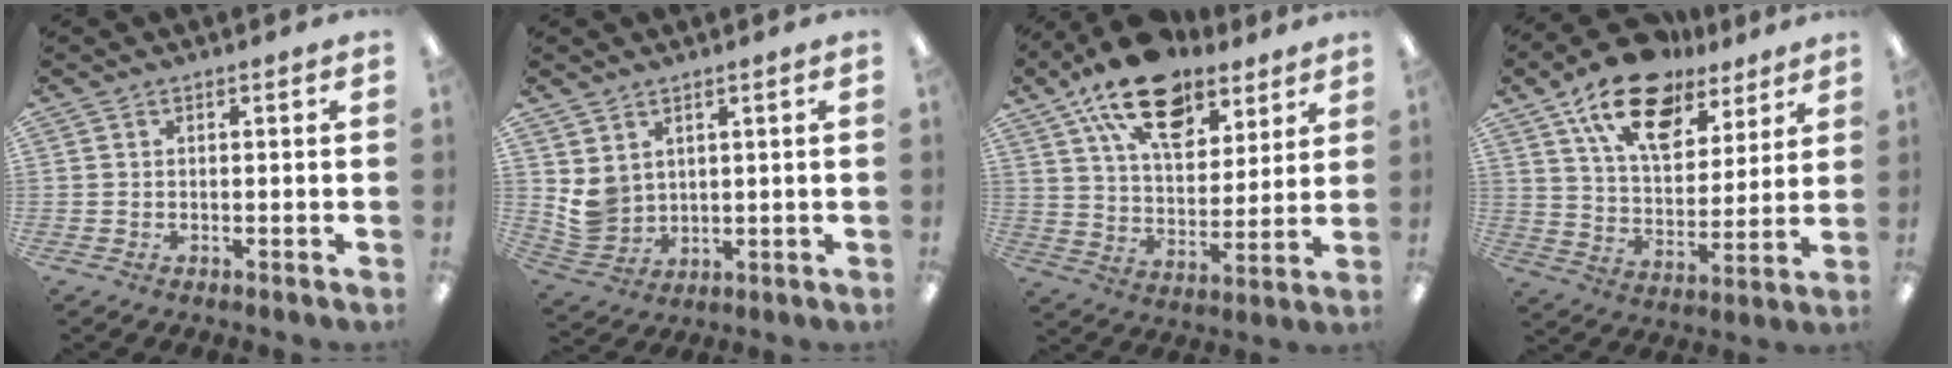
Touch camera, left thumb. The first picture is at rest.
{"total": 5.3, "force": [2.5, 4.4, 1.5], "torque": [-0.036, -0.010, 0.054]}
{"total": 19.2, "force": [12.9, 9.9, 10.2], "torque": [-0.173, -0.062, 0.228]}
{"total": 18.5, "force": [12.1, 9.8, 10.0], "torque": [-0.168, -0.056, 0.214]}